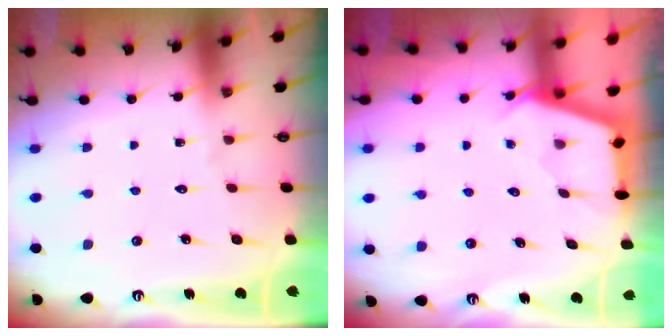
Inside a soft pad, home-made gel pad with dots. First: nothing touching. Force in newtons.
{"total": 2.5, "press": 2.5, "slide": 0.3}